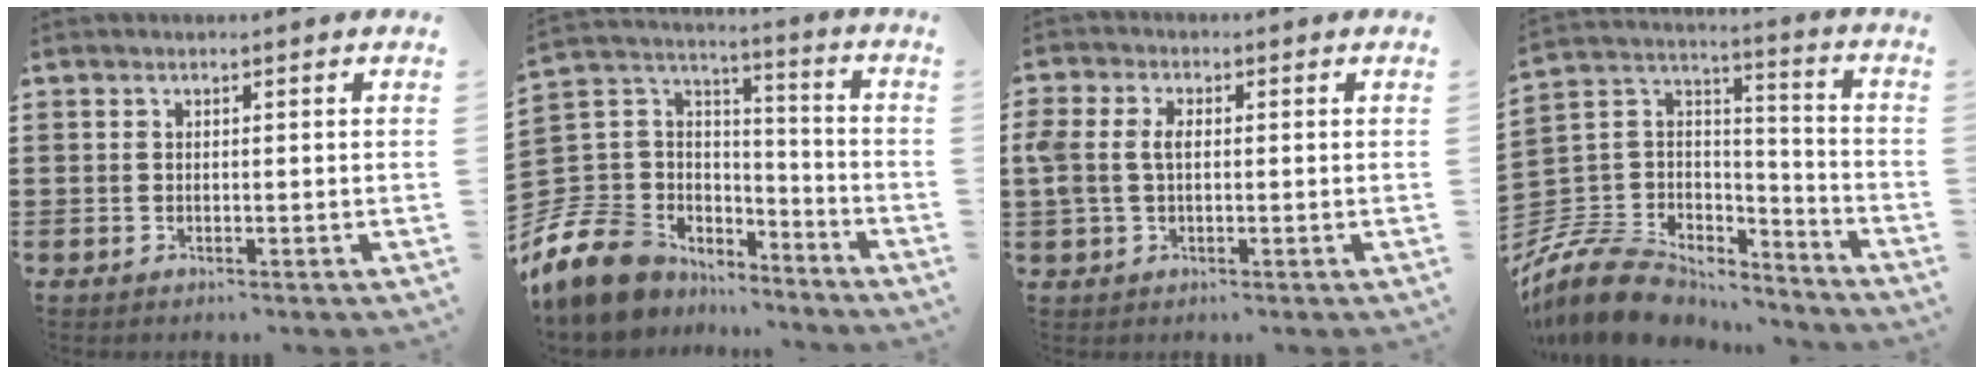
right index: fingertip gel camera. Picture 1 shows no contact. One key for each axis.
{"total": 12.2, "fx": -7.7, "fy": 8.6, "fz": 4.0, "tx": -0.145, "ty": 0.005, "tz": -0.148}
{"total": 3.8, "fx": 0.3, "fy": 2.3, "fz": 3.0, "tx": -0.077, "ty": 0.005, "tz": -0.002}
{"total": 11.4, "fx": -9.1, "fy": 5.9, "fz": 3.5, "tx": -0.106, "ty": 0.015, "tz": -0.180}